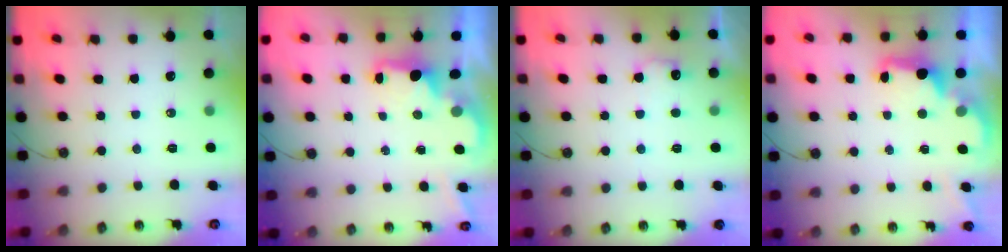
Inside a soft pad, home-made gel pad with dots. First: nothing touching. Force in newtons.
{"total": 1.7, "press": 1.6, "slide": 0.7}
{"total": 7.5, "press": 7.5, "slide": 0.4}
{"total": 2.8, "press": 2.6, "slide": 0.8}